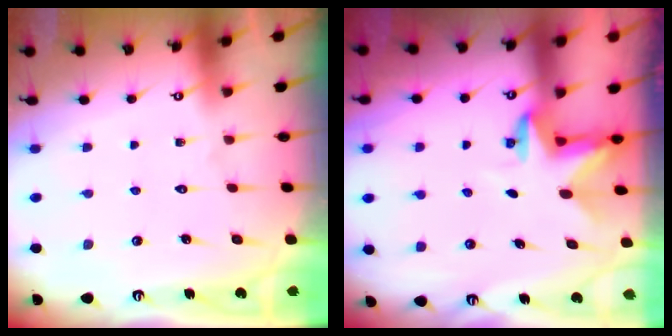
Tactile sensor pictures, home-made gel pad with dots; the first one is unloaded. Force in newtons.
{"total": 2.9, "press": 2.9, "slide": 0.1}